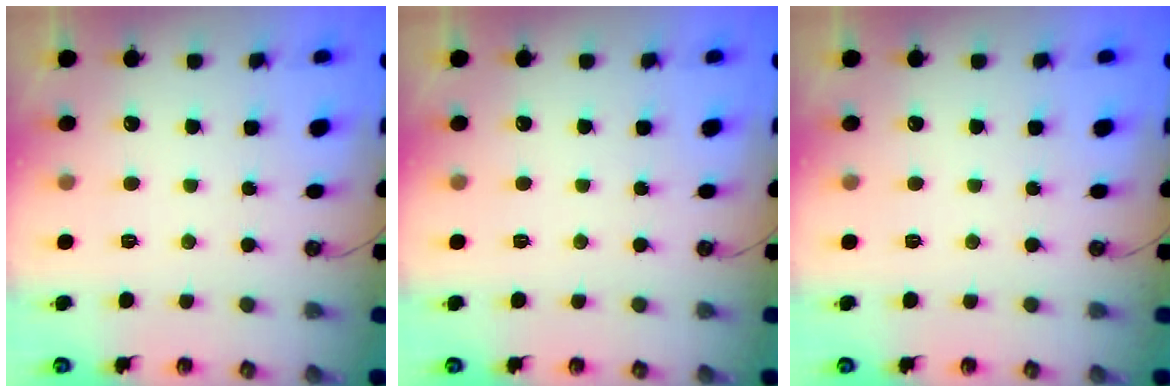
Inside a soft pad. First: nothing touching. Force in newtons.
{"total": 0.0}
{"total": 0.0}